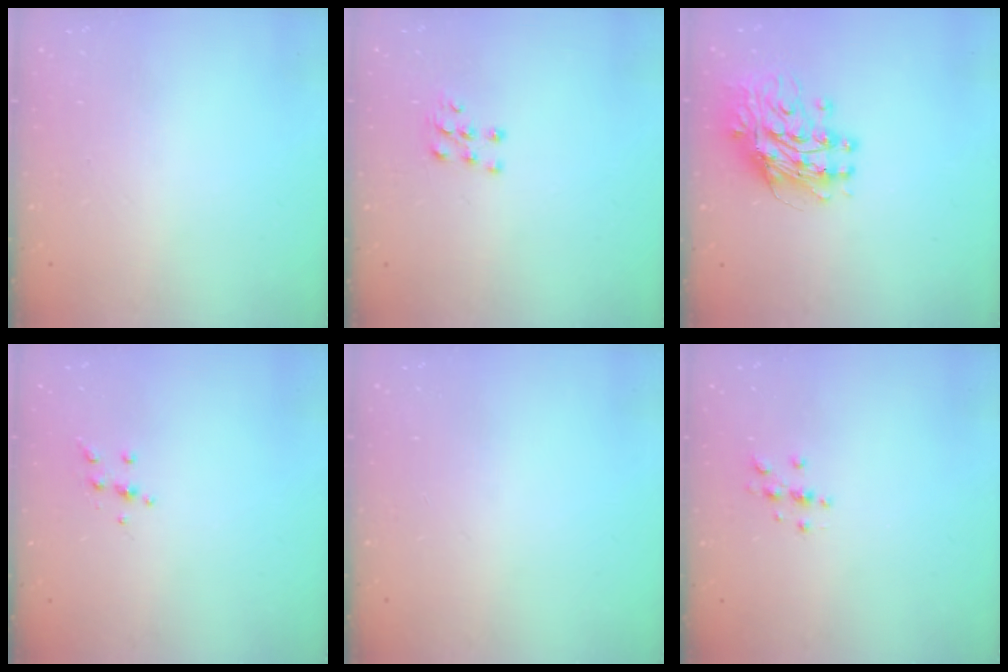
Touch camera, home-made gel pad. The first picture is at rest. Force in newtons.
{"total": 5.3, "press": 5.3, "slide": 0.4}
{"total": 13.5, "press": 13.4, "slide": 1.4}
{"total": 4.0, "press": 3.8, "slide": 1.0}
{"total": 0.0}
{"total": 3.0, "press": 3.0, "slide": 0.4}